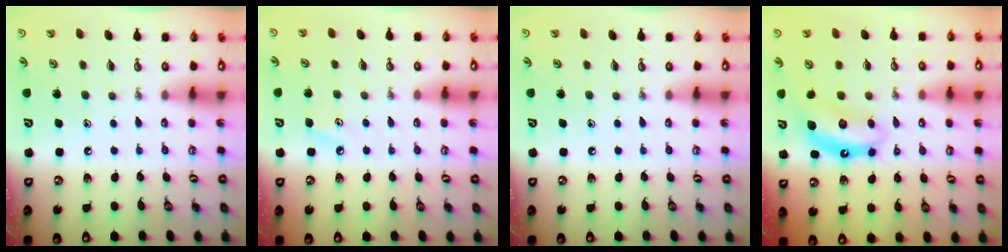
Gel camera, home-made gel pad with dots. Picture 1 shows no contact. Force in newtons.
{"total": 3.8, "press": 3.8, "slide": 0.6}
{"total": 0.0}
{"total": 7.9, "press": 7.9, "slide": 0.4}